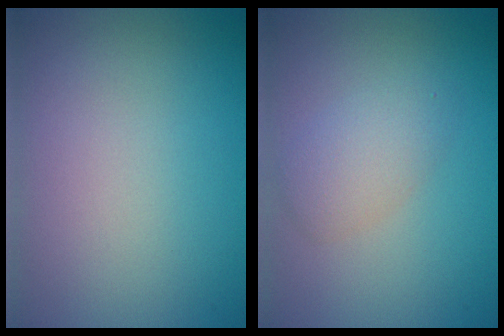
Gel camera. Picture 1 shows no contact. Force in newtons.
{"total": 2.5, "press": 2.5, "slide": 0.1}